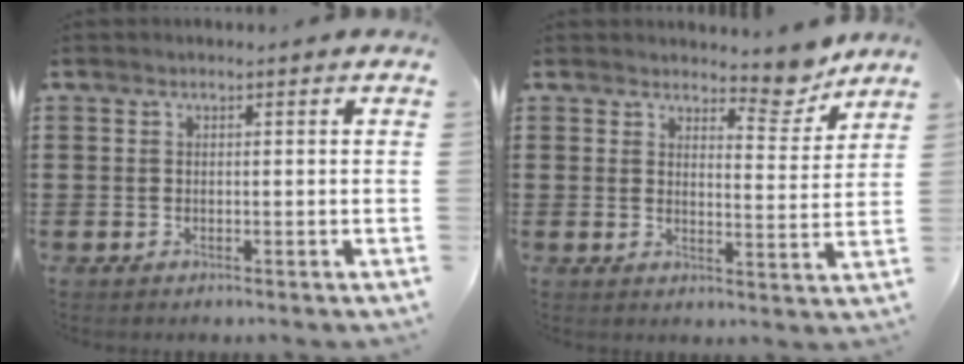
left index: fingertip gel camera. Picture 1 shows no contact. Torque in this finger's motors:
{"motor_torque": [0.41, -0.36, -0.01, 0.02]}